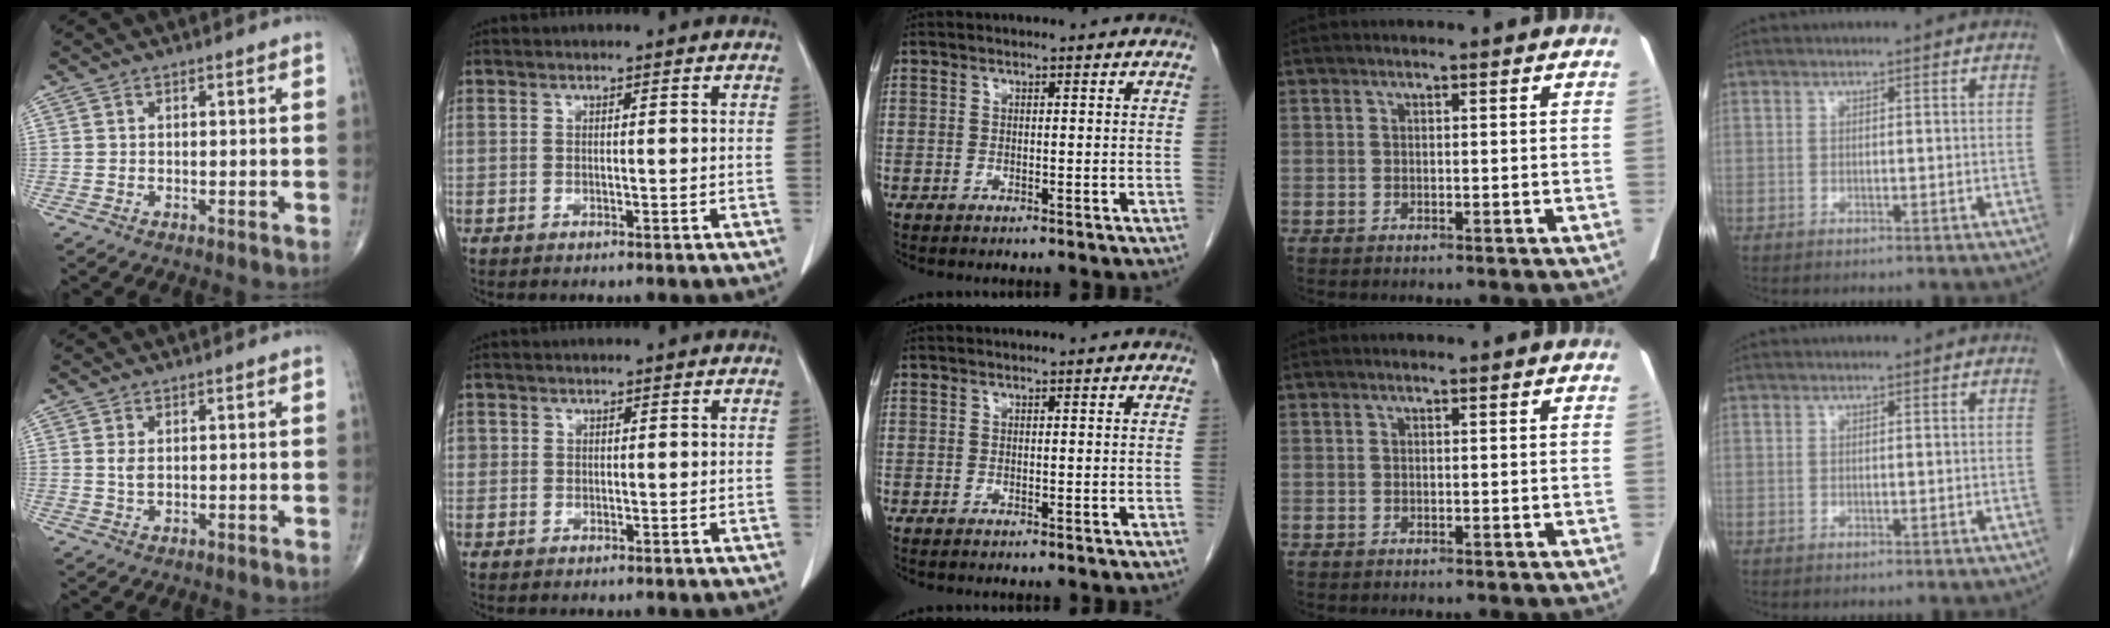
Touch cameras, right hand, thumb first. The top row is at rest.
{"thumb": {"total": 1.6, "force": [0.4, 0.9, 1.3], "torque": [-0.025, -0.001, 0.011]}, "index": {"total": 1.0, "force": [0.1, 0.9, 0.1], "torque": [0.008, 0.003, -0.001]}}